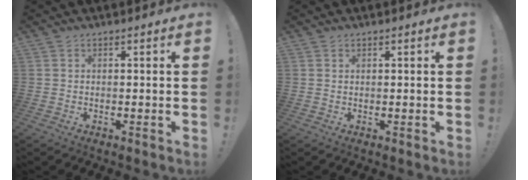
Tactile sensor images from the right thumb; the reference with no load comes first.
{"total": 0.7, "force": [0.7, 0.3, 0.0], "torque": [0.007, -0.003, 0.012]}